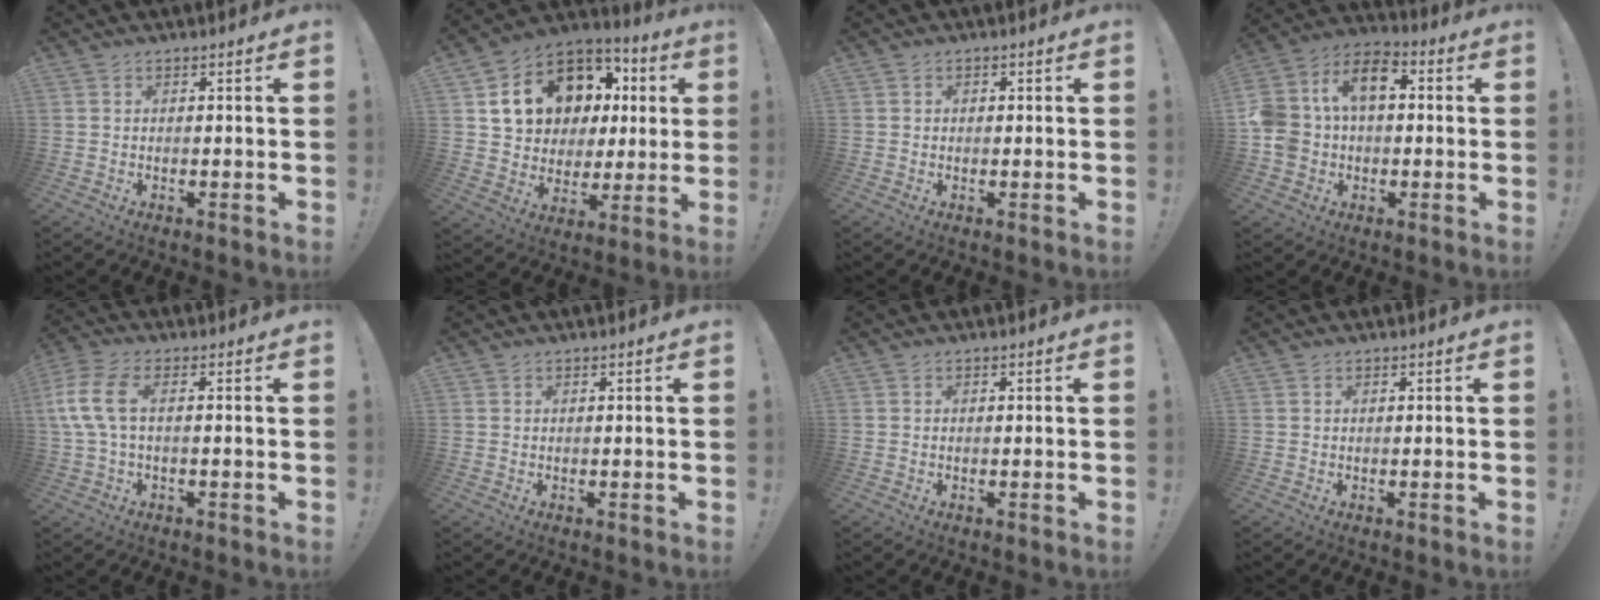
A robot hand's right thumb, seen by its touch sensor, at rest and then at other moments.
{"total": 17.3, "force": [6.9, 13.2, 8.8], "torque": [-0.138, -0.026, 0.152]}
{"total": 0.9, "force": [-0.3, 0.8, 0.2], "torque": [-0.008, 0.007, -0.004]}
{"total": 14.3, "force": [2.7, 10.6, 9.2], "torque": [-0.175, 0.008, 0.050]}
{"total": 9.1, "force": [1.0, 4.2, 8.0], "torque": [-0.174, 0.000, 0.019]}
{"total": 0.0}
{"total": 0.0}
{"total": 0.0}